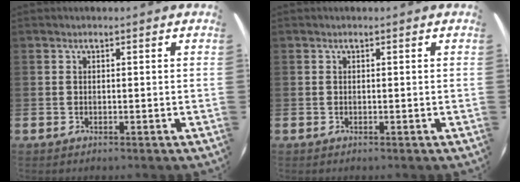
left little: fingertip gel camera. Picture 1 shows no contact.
{"total": 0.0}